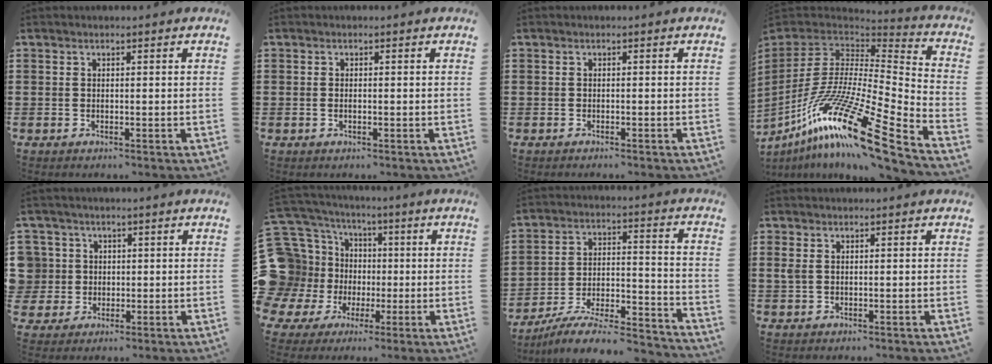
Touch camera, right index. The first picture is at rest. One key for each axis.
{"total": 0.7, "fx": -0.2, "fy": 0.2, "fz": 0.6, "tx": -0.013, "ty": -0.001, "tz": -0.004}
{"total": 0.6, "fx": -0.6, "fy": -0.1, "fz": 0.0, "tx": -0.001, "ty": -0.003, "tz": -0.013}
{"total": 20.4, "fx": -12.1, "fy": 4.0, "fz": 15.9, "tx": -0.330, "ty": 0.015, "tz": -0.229}
{"total": 4.6, "fx": 0.5, "fy": 4.5, "fz": 0.3, "tx": -0.044, "ty": 0.010, "tz": 0.004}
{"total": 12.1, "fx": -2.1, "fy": 11.5, "fz": 2.8, "tx": -0.131, "ty": -0.012, "tz": -0.017}
{"total": 7.9, "fx": -7.1, "fy": 1.1, "fz": 3.4, "tx": -0.056, "ty": 0.004, "tz": -0.139}
{"total": 1.3, "fx": 0.4, "fy": 0.7, "fz": 1.0, "tx": -0.030, "ty": 0.002, "tz": 0.005}